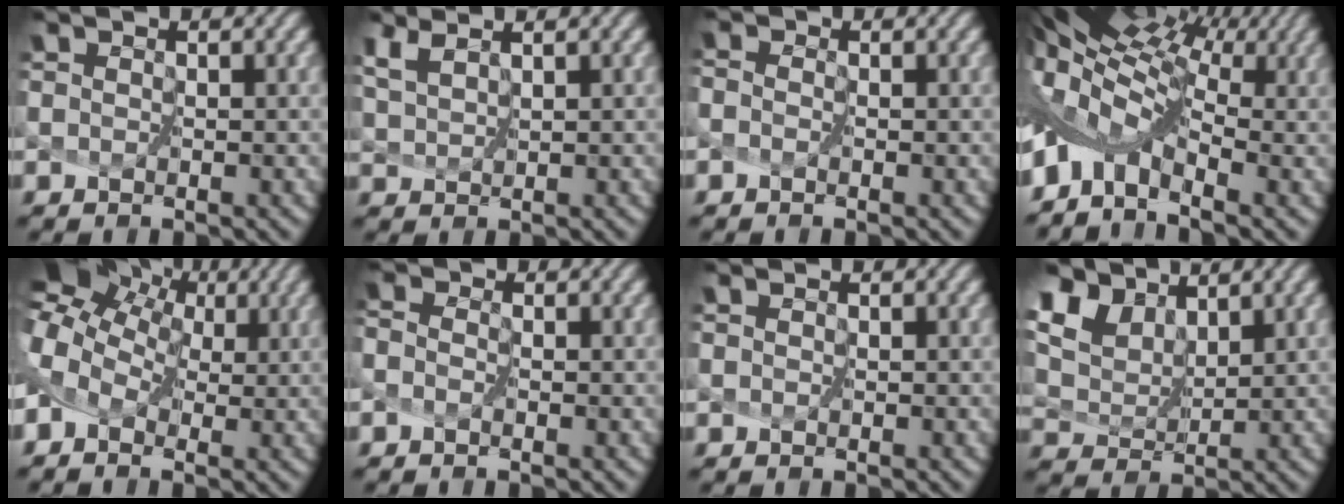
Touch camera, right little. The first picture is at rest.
{"total": 1.5, "force": [1.4, -0.3, 0.1], "torque": [-0.019, 0.001, 0.046]}
{"total": 0.7, "force": [-0.6, 0.2, 0.2], "torque": [-0.007, 0.001, -0.008]}
{"total": 9.4, "force": [0.9, 5.3, 7.7], "torque": [-0.168, 0.008, 0.024]}
{"total": 9.7, "force": [3.7, 6.8, 5.8], "torque": [-0.124, 0.043, 0.049]}
{"total": 1.0, "force": [-0.7, 0.4, 0.5], "torque": [-0.015, 0.001, -0.011]}
{"total": 0.0}
{"total": 8.5, "force": [6.2, 4.6, 3.7], "torque": [-0.134, 0.014, 0.124]}